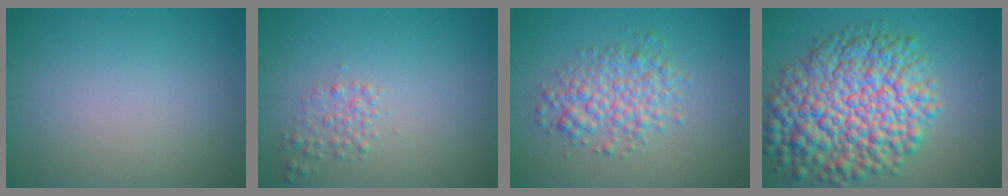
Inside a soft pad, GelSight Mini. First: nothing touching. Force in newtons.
{"total": 1.5, "press": 1.5, "slide": 0.0}
{"total": 4.0, "press": 4.0, "slide": 0.1}
{"total": 12.8, "press": 12.8, "slide": 0.4}